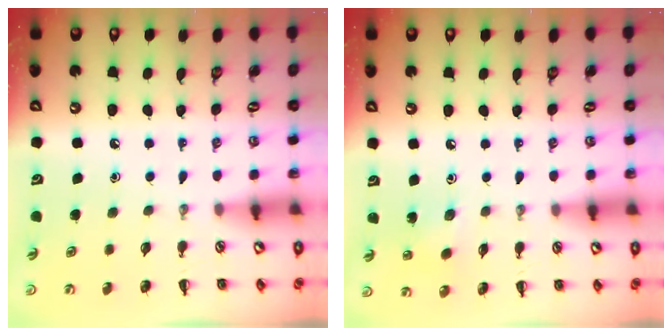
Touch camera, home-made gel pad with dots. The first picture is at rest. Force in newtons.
{"total": 2.5, "press": 2.4, "slide": 0.7}